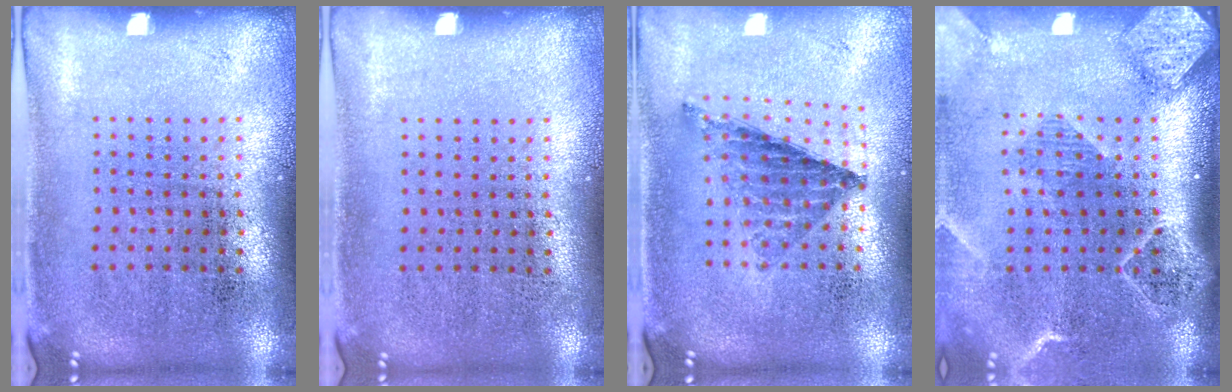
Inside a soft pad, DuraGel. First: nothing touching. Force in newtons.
{"total": 0.0}
{"total": 0.8, "press": 0.8, "slide": 0.1}
{"total": 2.5, "press": 2.0, "slide": 1.5}